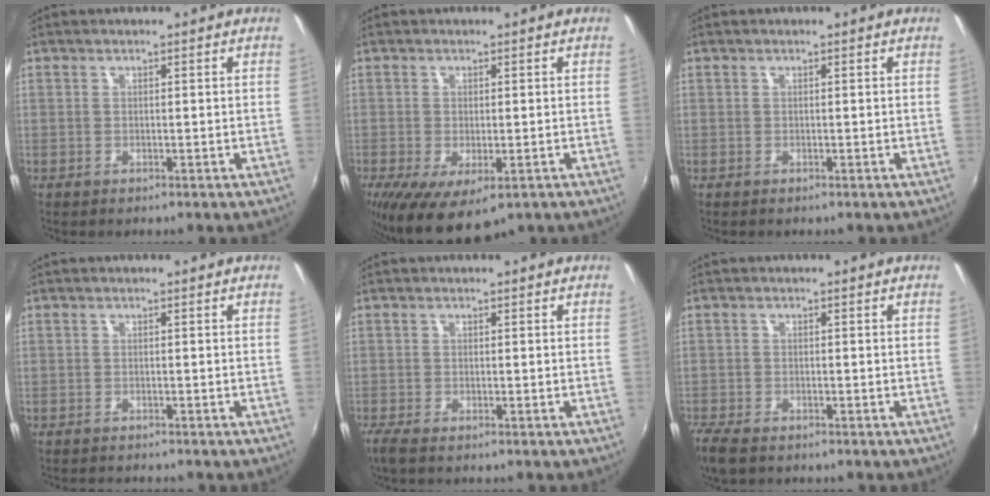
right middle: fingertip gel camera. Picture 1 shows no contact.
{"total": 8.1, "force": [-4.0, 3.7, 6.1], "torque": [-0.116, -0.040, -0.055]}
{"total": 0.0}
{"total": 1.9, "force": [-1.9, 0.1, 0.4], "torque": [-0.016, -0.010, -0.031]}
{"total": 1.9, "force": [-1.4, 0.2, 1.3], "torque": [-0.029, -0.007, -0.028]}
{"total": 4.9, "force": [-3.9, 1.7, 2.6], "torque": [-0.069, -0.021, -0.078]}